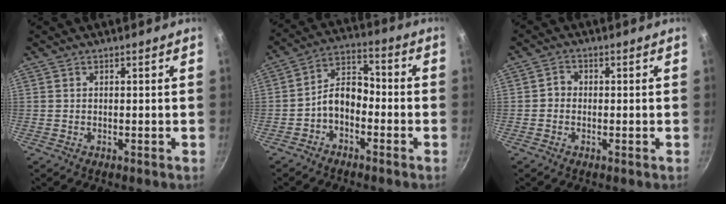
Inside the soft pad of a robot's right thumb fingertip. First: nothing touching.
{"total": 7.7, "force": [-2.6, 5.0, 5.2], "torque": [-0.076, 0.044, -0.062]}
{"total": 2.1, "force": [-0.4, 1.8, 1.0], "torque": [-0.005, 0.007, -0.013]}